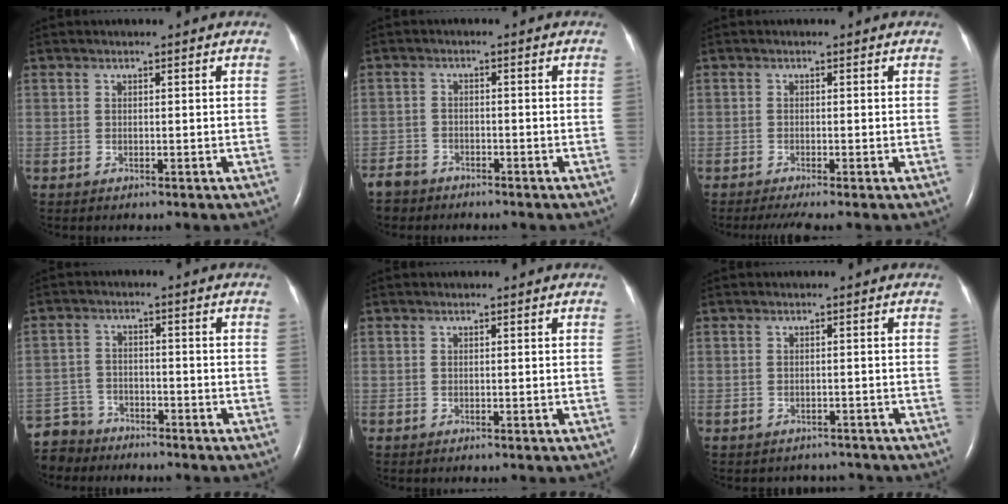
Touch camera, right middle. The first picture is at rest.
{"total": 4.4, "force": [-3.8, 2.1, 0.0], "torque": [-0.002, -0.003, -0.075]}
{"total": 2.9, "force": [-2.2, -0.2, 1.9], "torque": [-0.034, -0.009, -0.039]}
{"total": 8.3, "force": [-7.5, 3.4, 0.7], "torque": [-0.025, -0.004, -0.139]}
{"total": 0.0}
{"total": 3.2, "force": [-2.9, 1.3, -0.3], "torque": [0.001, 0.005, -0.036]}